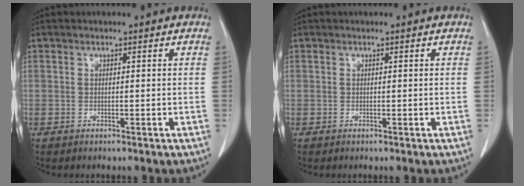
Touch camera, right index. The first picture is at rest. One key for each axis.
{"total": 0.0}